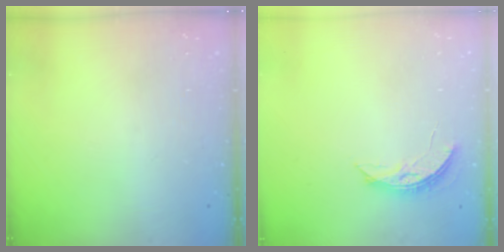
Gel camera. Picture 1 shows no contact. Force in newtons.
{"total": 4.6, "press": 4.5, "slide": 0.4}